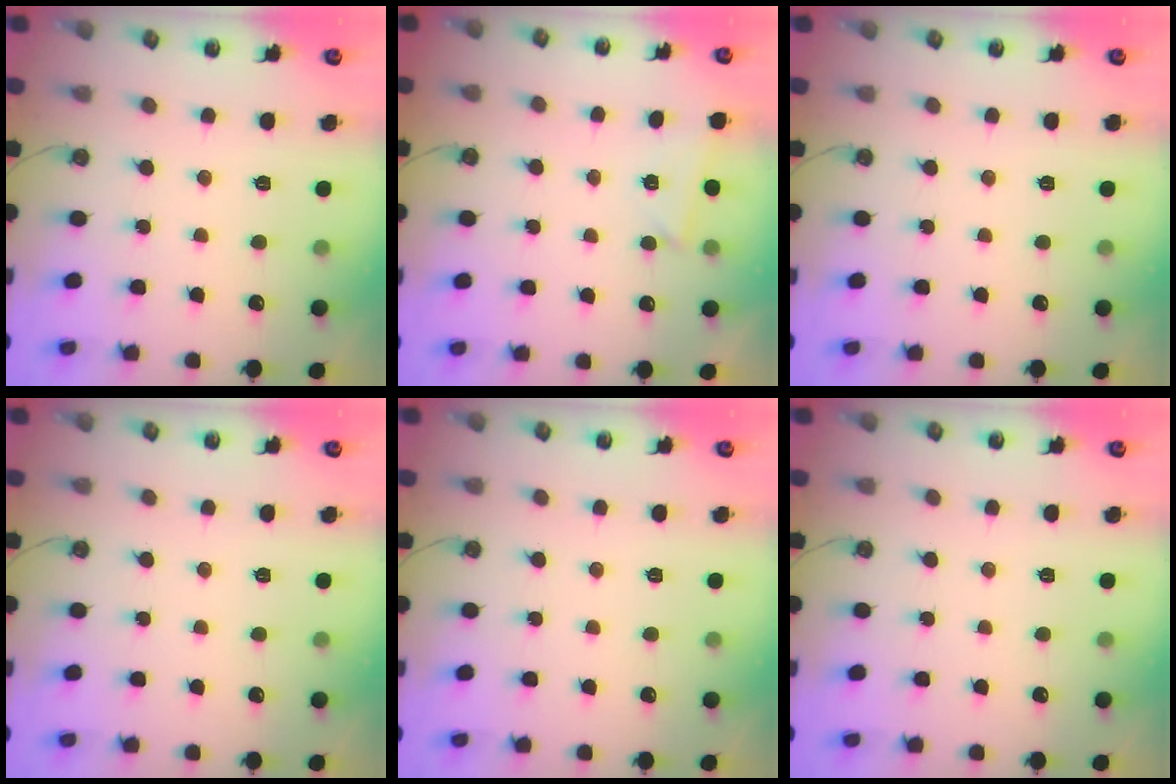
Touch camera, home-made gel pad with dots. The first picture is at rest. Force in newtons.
{"total": 1.6, "press": 1.6, "slide": 0.3}
{"total": 0.0}
{"total": 0.0}
{"total": 0.0}
{"total": 0.0}